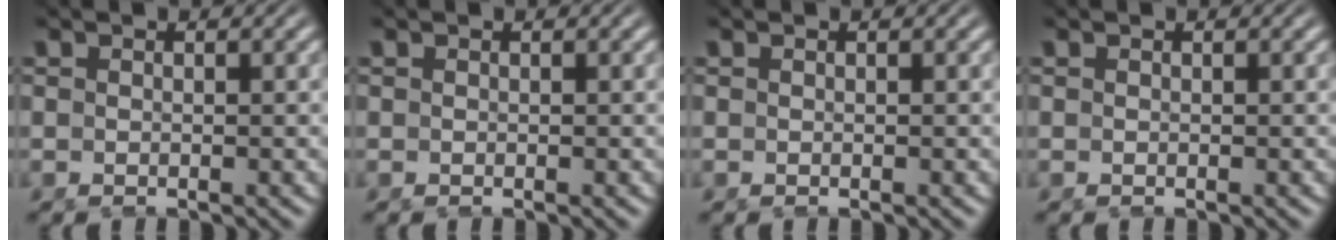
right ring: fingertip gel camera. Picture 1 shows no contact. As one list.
[{"total": 0.0}, {"total": 0.0}, {"total": 0.0}]